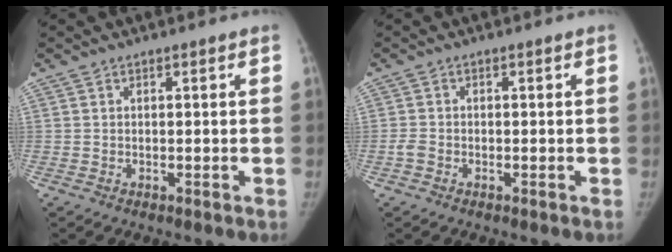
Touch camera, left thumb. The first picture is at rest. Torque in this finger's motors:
{"motor_torque": [-0.32, 0.00, 0.11, 0.21, 0.00]}